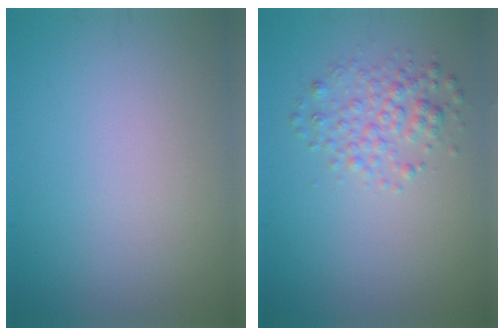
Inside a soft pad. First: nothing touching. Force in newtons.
{"total": 2.6, "press": 2.6, "slide": 0.0}